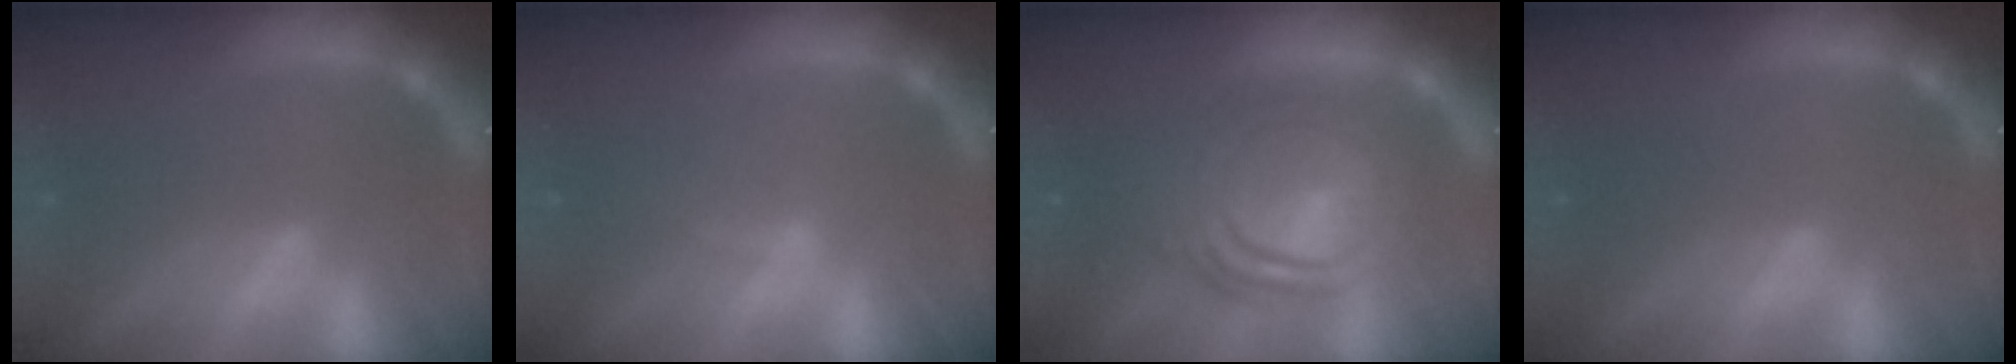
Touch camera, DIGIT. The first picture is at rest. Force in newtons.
{"total": 1.4}
{"total": 10.0}
{"total": 0.0}